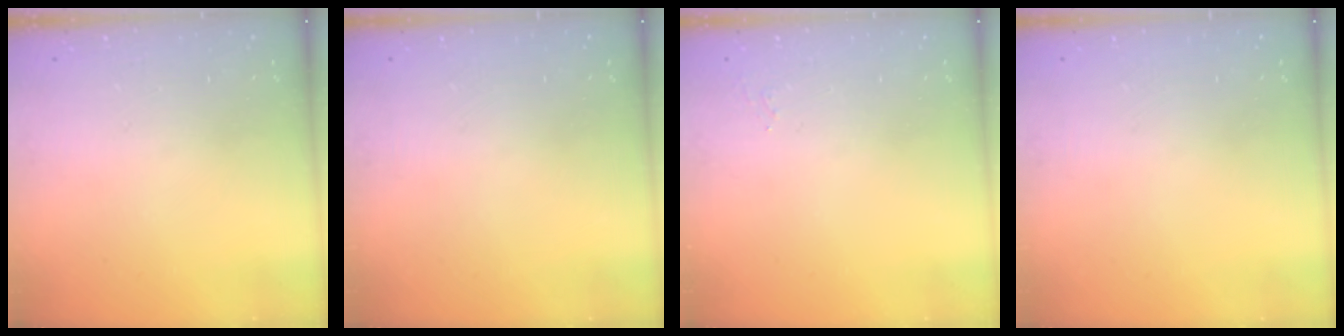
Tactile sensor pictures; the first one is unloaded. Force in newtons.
{"total": 0.0}
{"total": 5.1, "press": 5.1, "slide": 0.5}
{"total": 0.0}